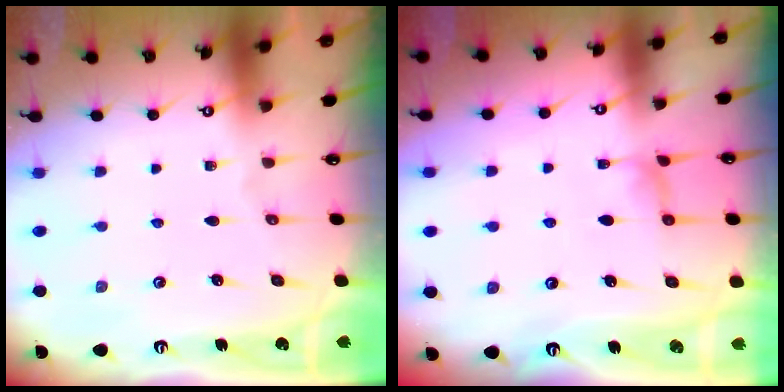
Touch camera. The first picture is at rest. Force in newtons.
{"total": 1.3, "press": 1.1, "slide": 0.7}